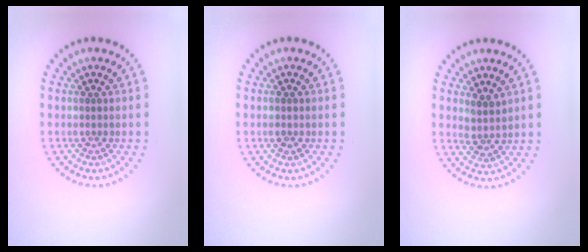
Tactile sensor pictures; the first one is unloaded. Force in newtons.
{"total": 1.1, "press": 1.0, "slide": 0.2}
{"total": 1.8, "press": 1.5, "slide": 1.0}